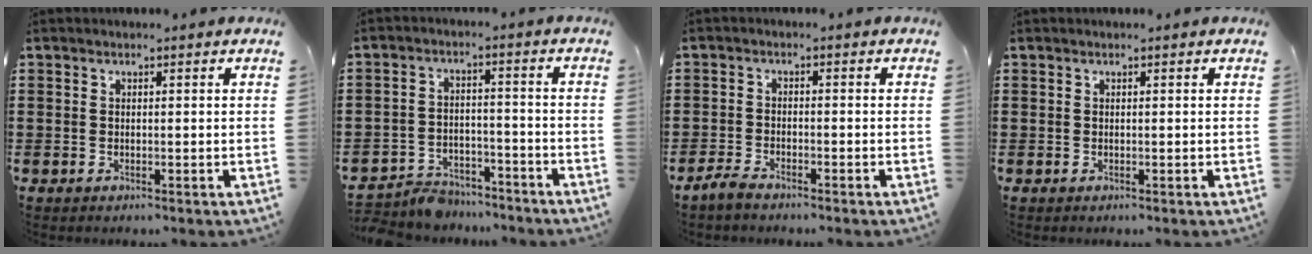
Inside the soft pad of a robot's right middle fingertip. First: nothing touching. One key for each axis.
{"total": 4.8, "fx": -4.7, "fy": 1.0, "fz": 0.4, "tx": -0.017, "ty": 0.006, "tz": -0.097}
{"total": 2.6, "fx": -2.4, "fy": 0.7, "fz": 0.9, "tx": -0.030, "ty": 0.003, "tz": -0.053}
{"total": 0.0}